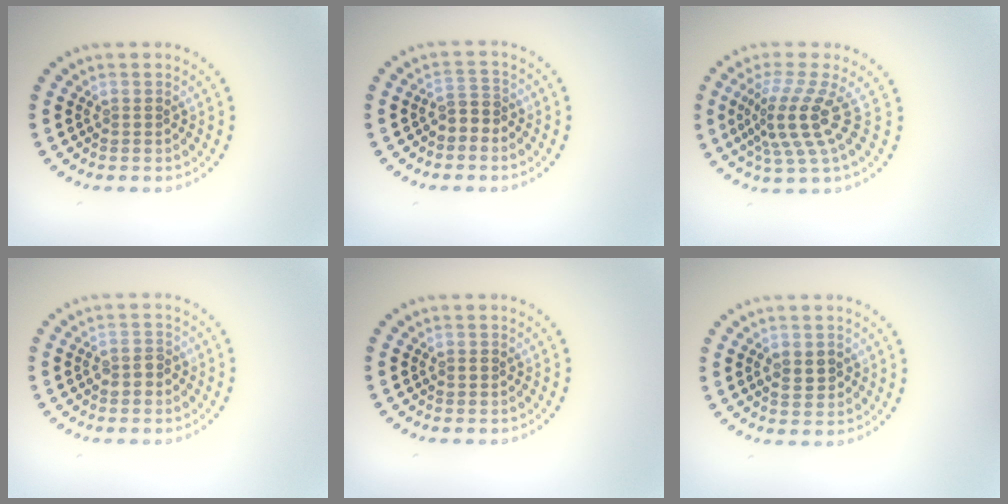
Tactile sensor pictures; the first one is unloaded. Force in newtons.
{"total": 1.8, "press": 1.5, "slide": 0.9}
{"total": 4.3, "press": 3.0, "slide": 3.1}
{"total": 1.7, "press": 1.7, "slide": 0.4}
{"total": 0.7, "press": 0.7, "slide": 0.1}
{"total": 1.8, "press": 1.8, "slide": 0.1}